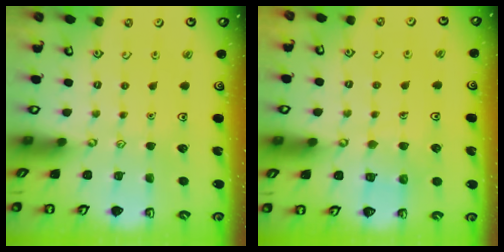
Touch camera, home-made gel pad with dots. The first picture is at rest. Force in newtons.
{"total": 5.4, "press": 5.4, "slide": 0.4}